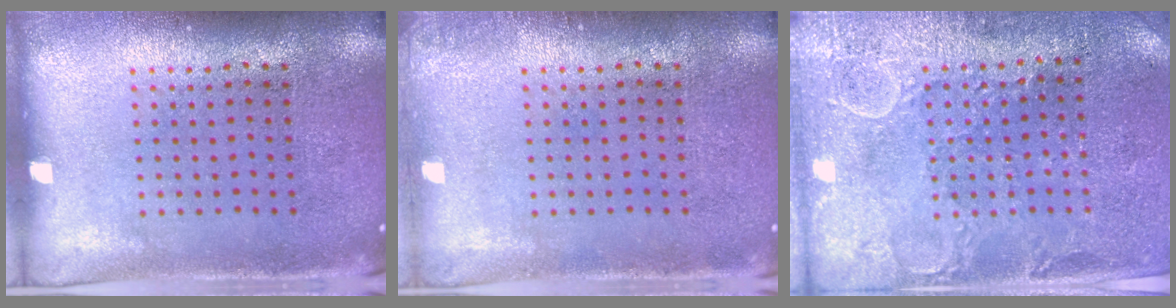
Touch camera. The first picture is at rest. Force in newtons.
{"total": 0.6, "press": 0.6, "slide": 0.2}
{"total": 2.8, "press": 2.7, "slide": 0.8}